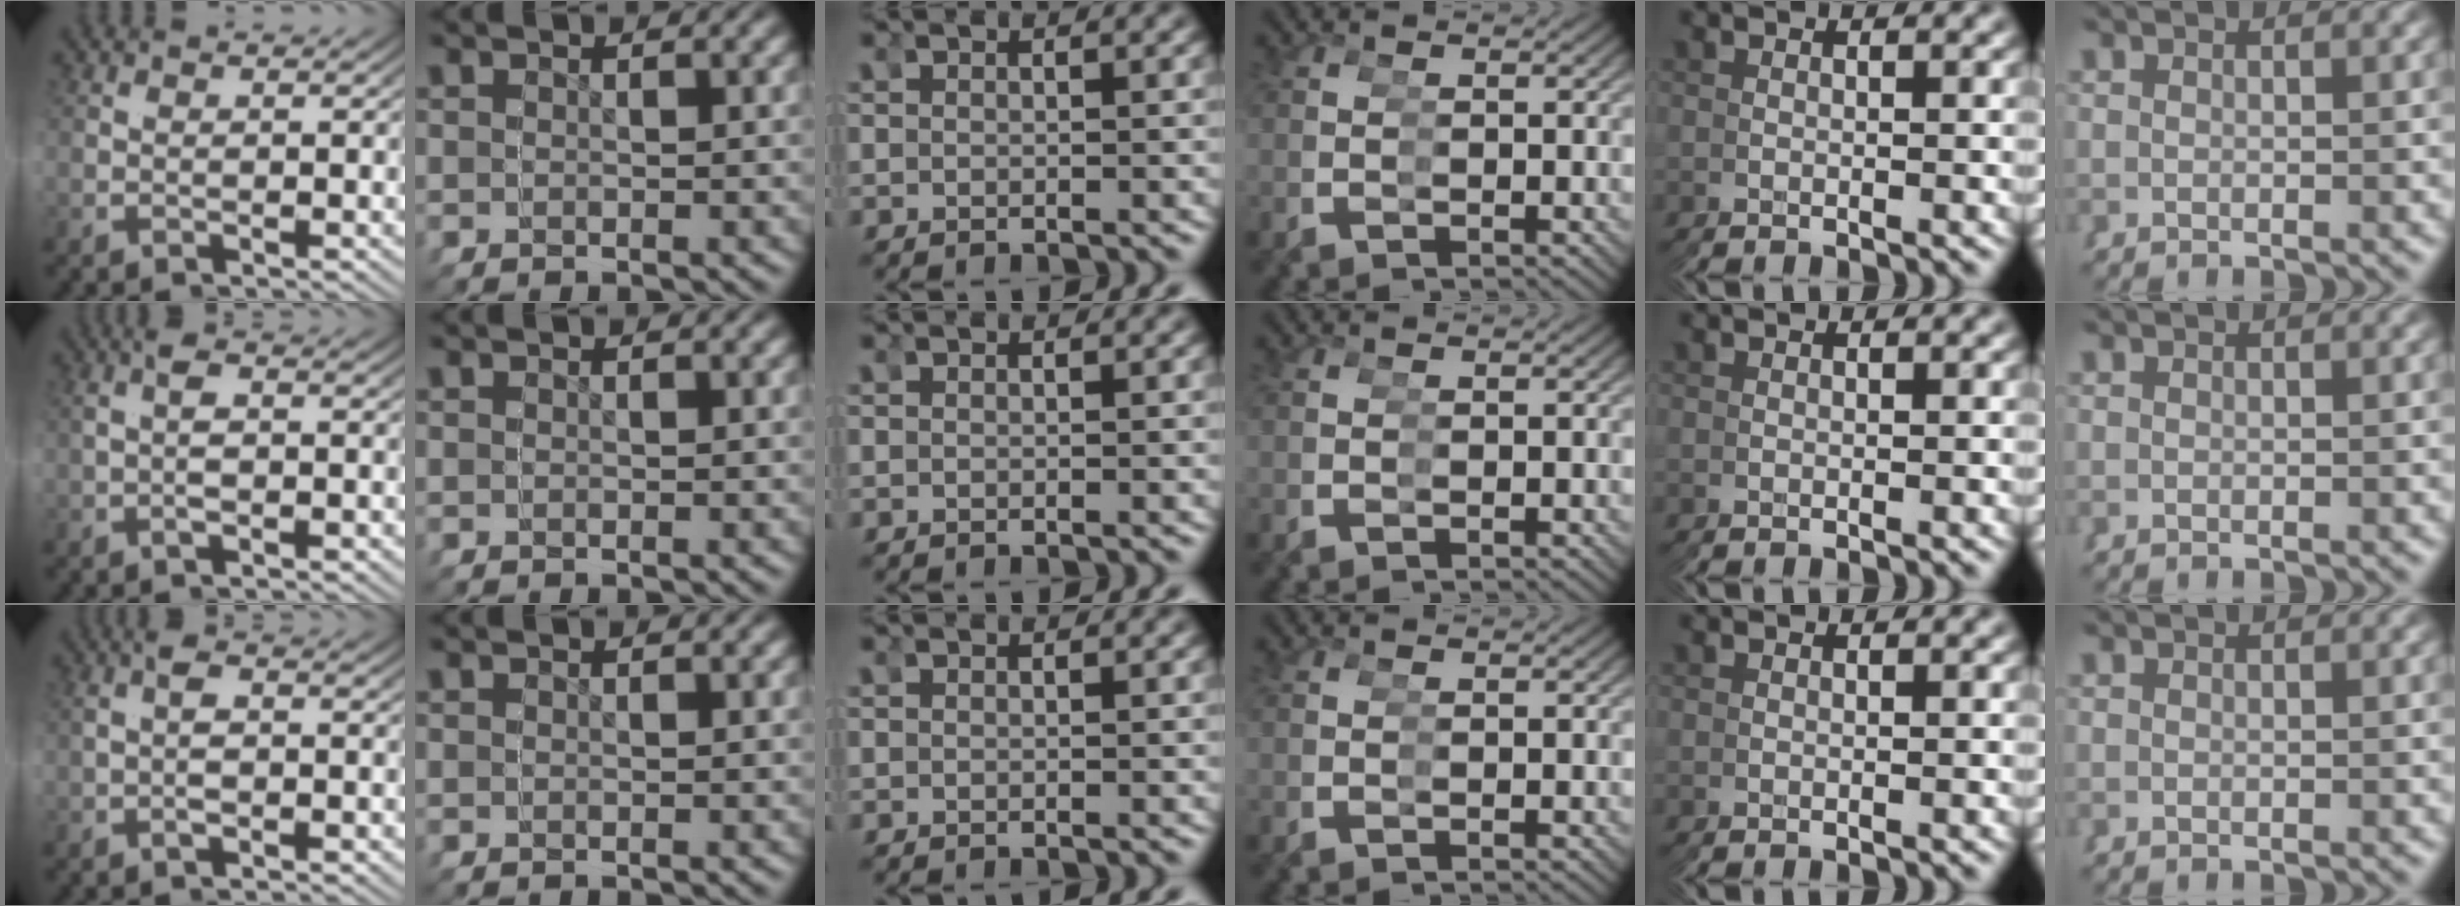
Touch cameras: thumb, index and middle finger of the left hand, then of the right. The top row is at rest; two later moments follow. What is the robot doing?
{"motion": "grasp_and_lifting", "object": "pipette"}